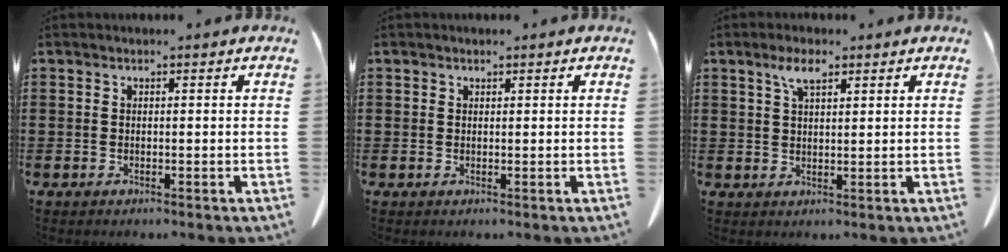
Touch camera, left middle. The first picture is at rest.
{"total": 0.6, "force": [0.4, 0.3, 0.1], "torque": [-0.004, -0.001, 0.010]}
{"total": 4.1, "force": [2.4, 1.2, 3.1], "torque": [-0.068, 0.006, 0.041]}